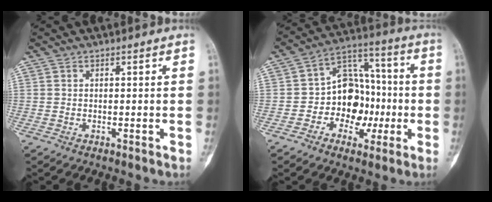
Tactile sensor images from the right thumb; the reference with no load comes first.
{"total": 13.6, "force": [-2.5, 10.3, 8.5], "torque": [-0.078, 0.047, -0.046]}